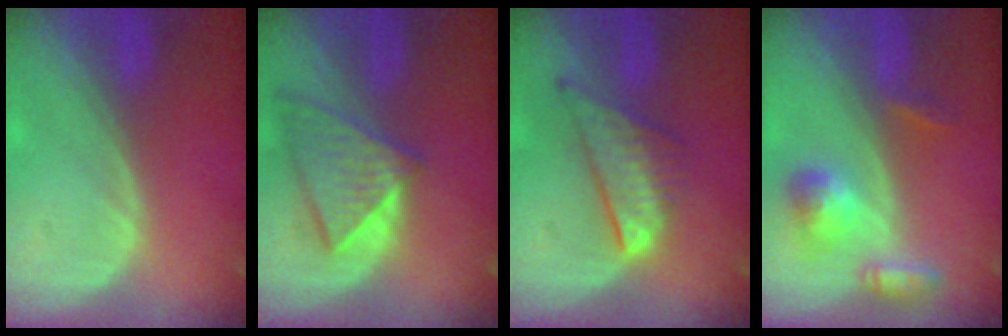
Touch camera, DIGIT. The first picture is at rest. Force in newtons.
{"total": 8.0, "press": 7.2, "slide": 3.5}
{"total": 8.1, "press": 6.9, "slide": 4.2}
{"total": 5.7, "press": 5.2, "slide": 2.4}